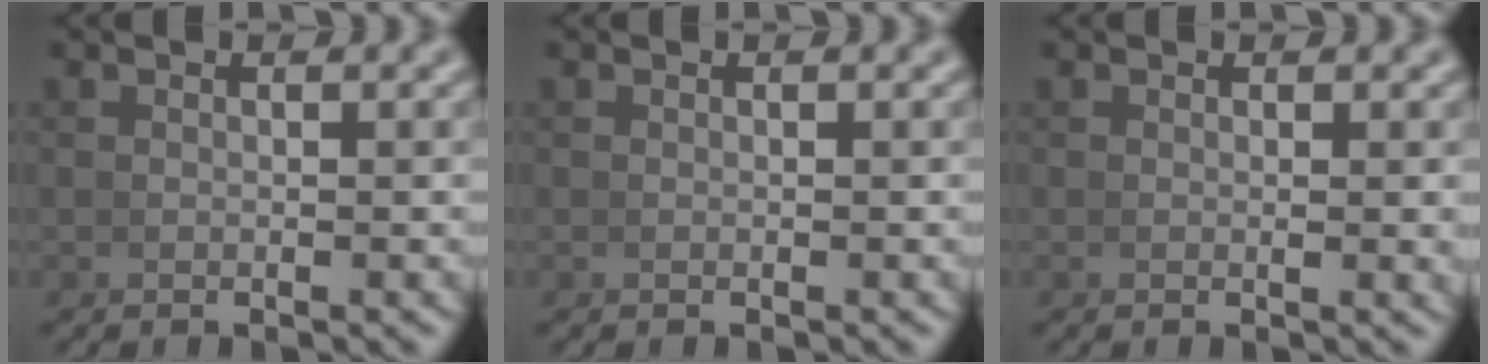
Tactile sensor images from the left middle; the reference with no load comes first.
{"total": 0.0}
{"total": 0.5, "force": [0.3, 0.1, 0.4], "torque": [-0.009, -0.001, 0.005]}